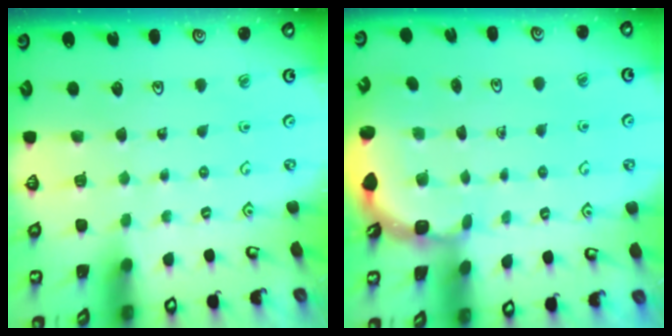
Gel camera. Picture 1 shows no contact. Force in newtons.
{"total": 2.0, "press": 1.8, "slide": 0.9}